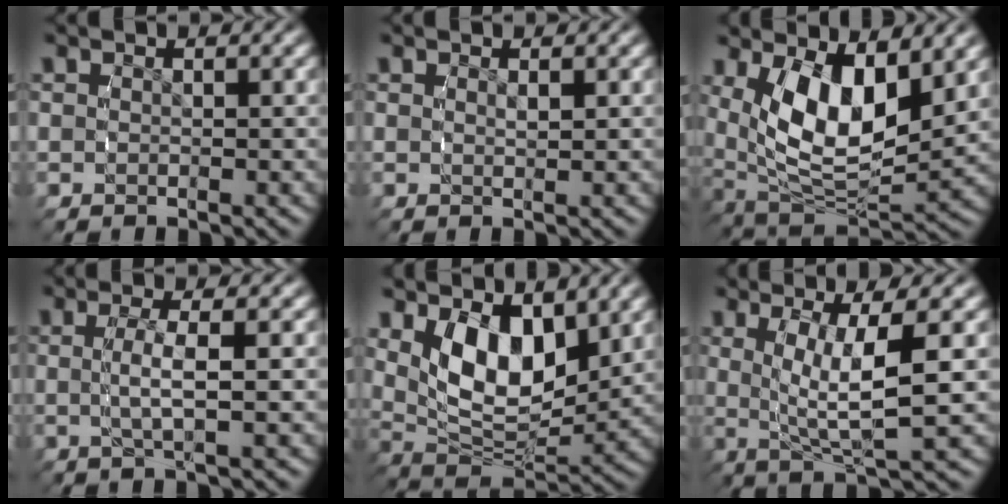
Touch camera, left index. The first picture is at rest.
{"total": 0.7, "force": [0.3, -0.6, 0.1], "torque": [0.005, 0.001, 0.006]}
{"total": 9.7, "force": [0.5, 6.0, 7.7], "torque": [-0.142, -0.041, 0.028]}
{"total": 2.6, "force": [0.2, -0.5, 2.6], "torque": [-0.046, 0.005, 0.002]}
{"total": 8.6, "force": [2.2, 5.6, 6.2], "torque": [-0.121, -0.012, 0.038]}
{"total": 6.3, "force": [1.0, 2.1, 5.9], "torque": [-0.097, 0.000, 0.017]}